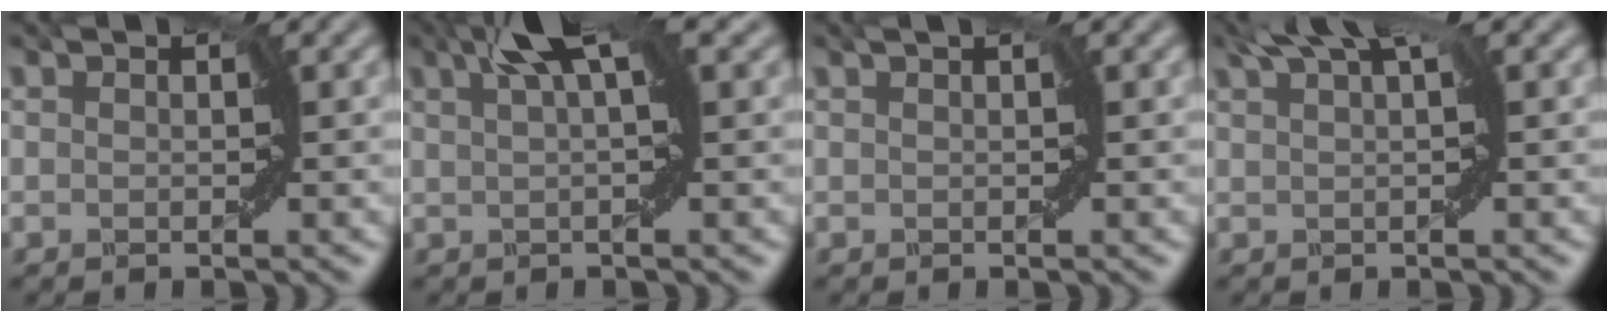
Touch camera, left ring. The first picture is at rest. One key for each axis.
{"total": 4.1, "fx": 1.8, "fy": 0.3, "fz": 3.6, "tx": -0.061, "ty": 0.014, "tz": 0.025}
{"total": 0.6, "fx": 0.3, "fy": 0.0, "fz": 0.6, "tx": -0.008, "ty": 0.003, "tz": 0.002}
{"total": 2.8, "fx": 1.6, "fy": 0.2, "fz": 2.2, "tx": -0.039, "ty": 0.008, "tz": 0.024}